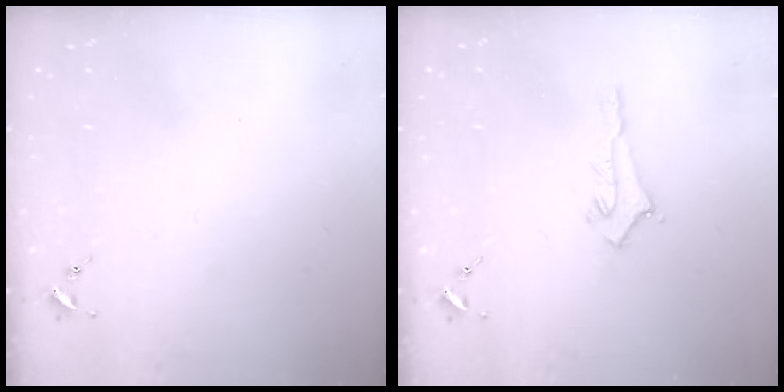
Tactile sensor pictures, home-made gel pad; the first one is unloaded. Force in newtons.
{"total": 3.0, "press": 2.9, "slide": 0.3}